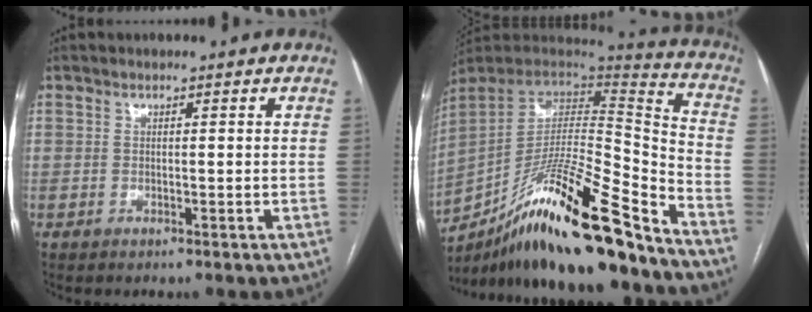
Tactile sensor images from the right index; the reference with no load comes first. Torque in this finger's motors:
{"motor_torque": [1.10, -1.04, 1.05, 0.21]}